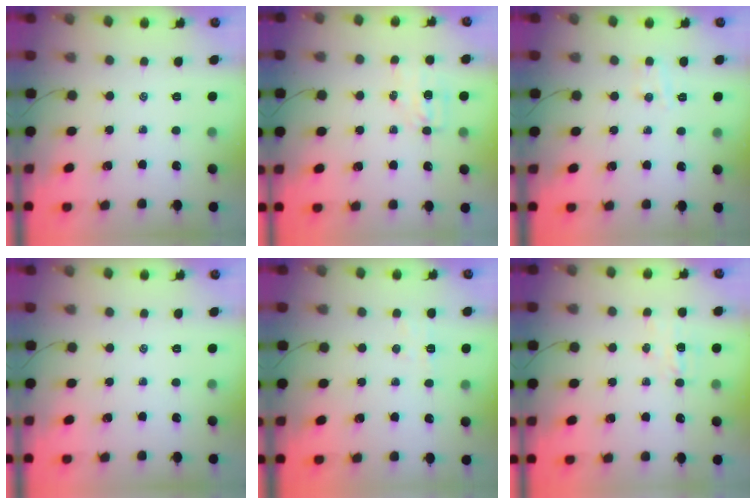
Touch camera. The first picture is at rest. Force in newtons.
{"total": 3.7, "press": 3.5, "slide": 1.0}
{"total": 3.8, "press": 3.6, "slide": 1.1}
{"total": 0.0}
{"total": 3.5, "press": 3.3, "slide": 0.9}
{"total": 4.4, "press": 4.3, "slide": 1.1}